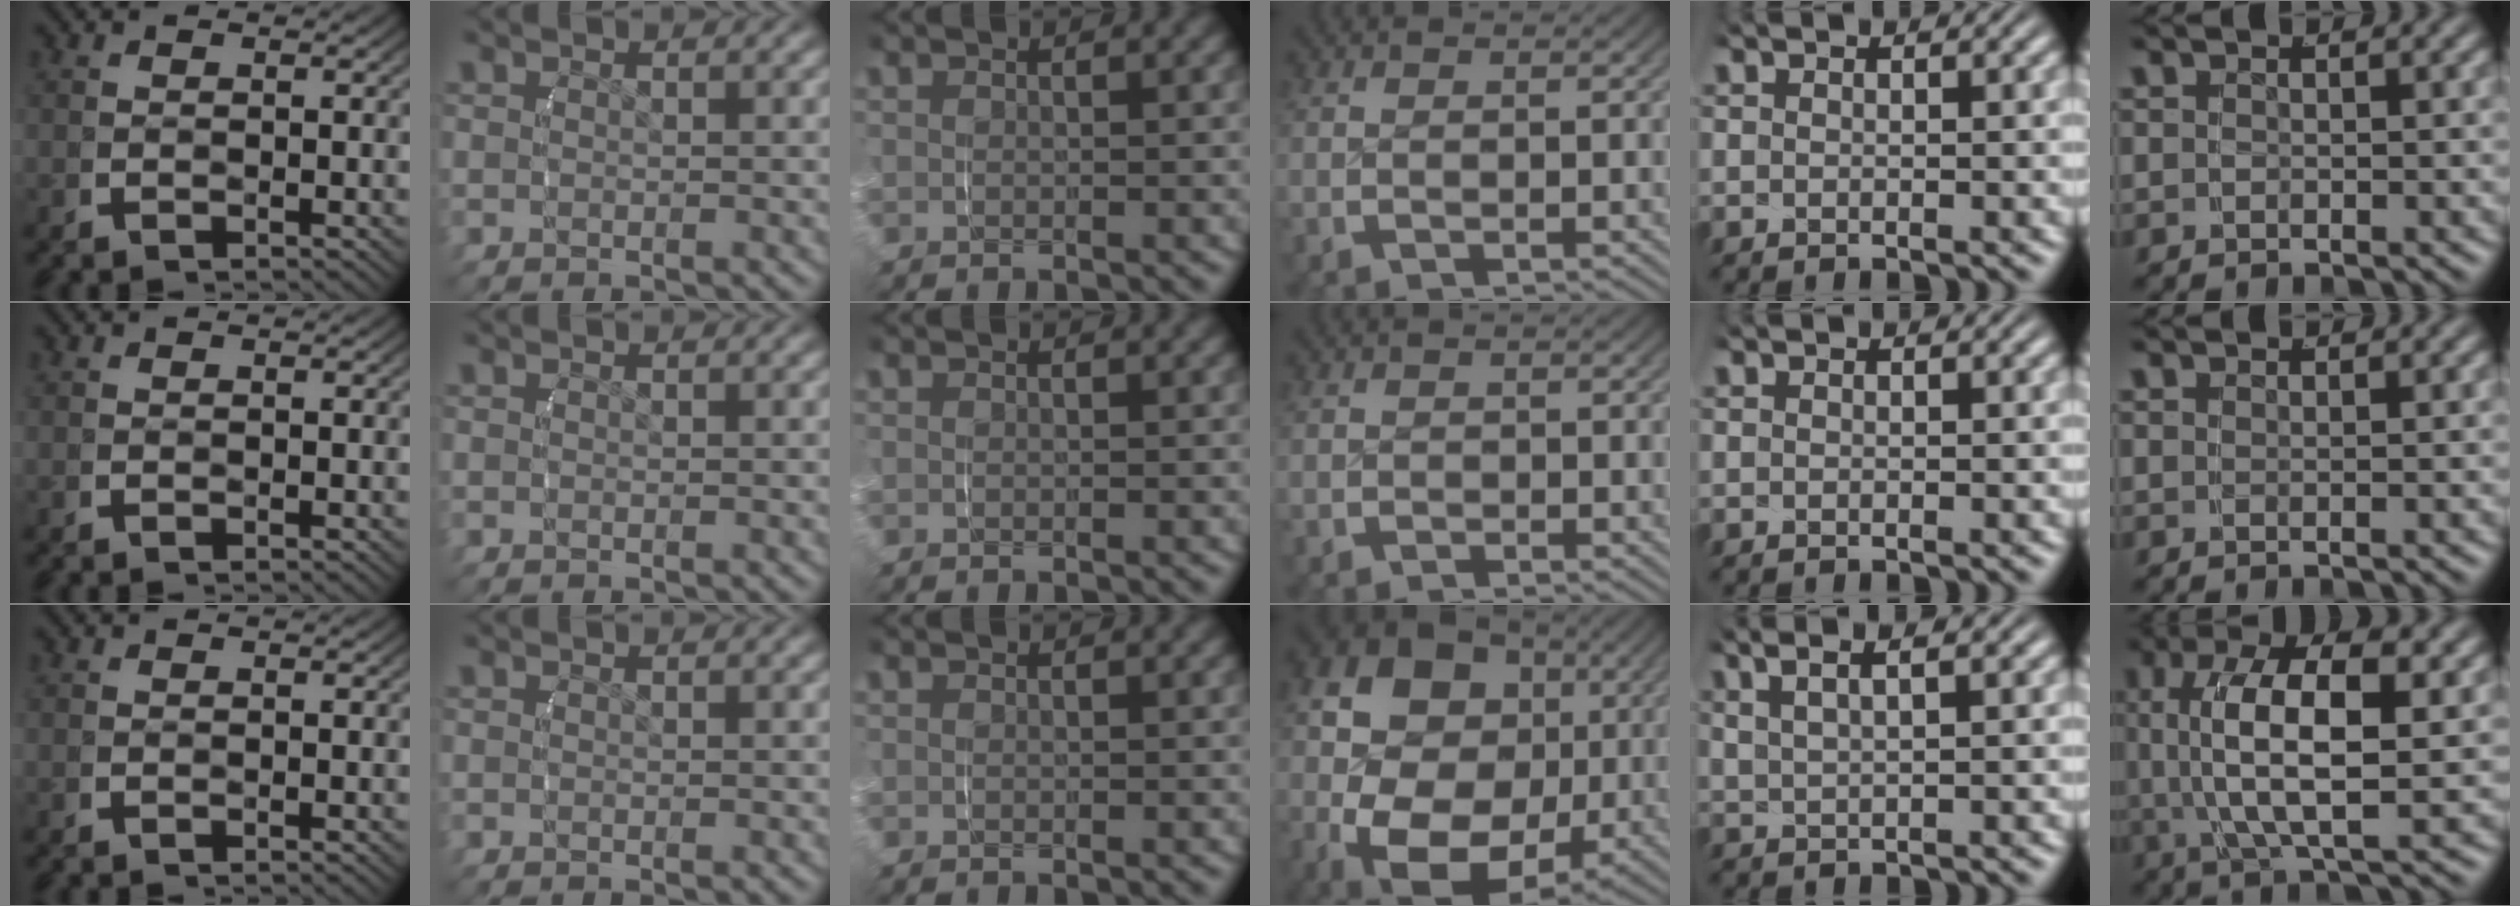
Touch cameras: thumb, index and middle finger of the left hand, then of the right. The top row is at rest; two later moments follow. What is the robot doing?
{"motion": "grasp_and_lifting", "object": "towel"}